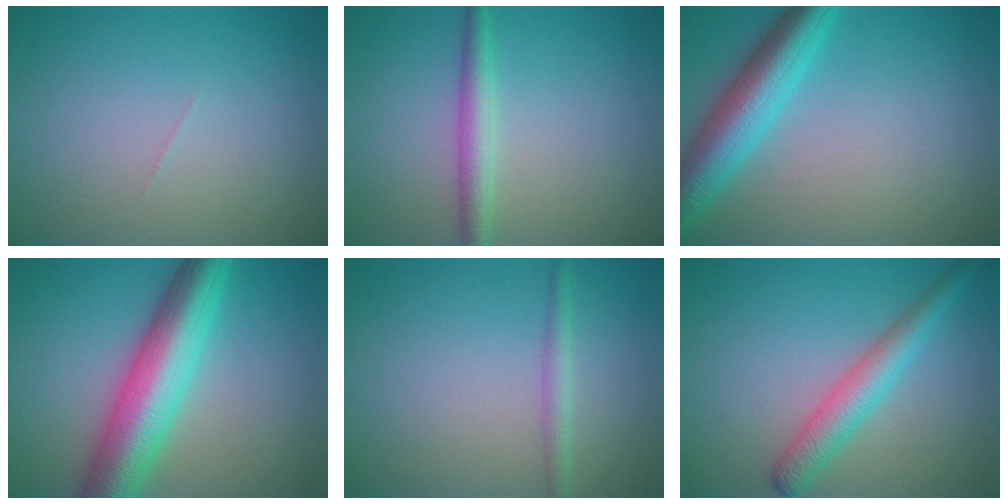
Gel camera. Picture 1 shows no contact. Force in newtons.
{"total": 2.7, "press": 2.7, "slide": 0.1}
{"total": 6.2, "press": 6.2, "slide": 0.3}
{"total": 9.1, "press": 9.1, "slide": 0.4}
{"total": 1.7, "press": 1.7, "slide": 0.1}
{"total": 3.7, "press": 3.7, "slide": 0.1}